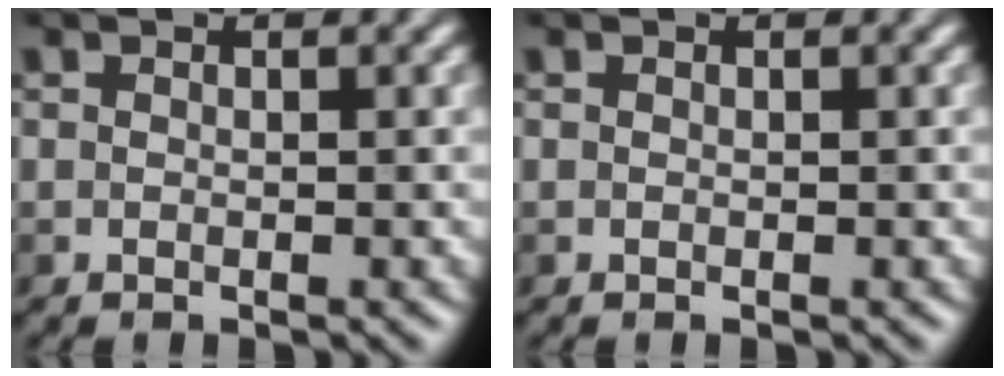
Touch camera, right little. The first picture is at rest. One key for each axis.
{"total": 0.0}